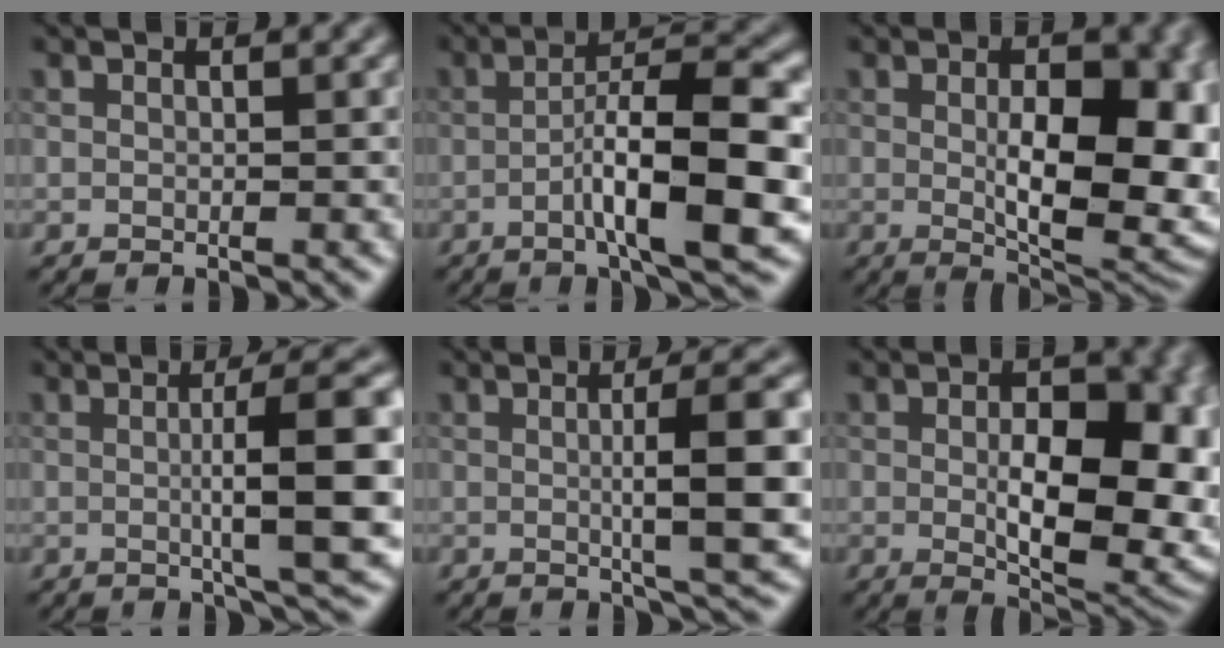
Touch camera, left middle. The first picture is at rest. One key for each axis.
{"total": 8.9, "fx": -2.6, "fy": 1.6, "fz": 8.4, "tx": -0.127, "ty": 0.013, "tz": -0.050}
{"total": 10.1, "fx": -0.5, "fy": 4.6, "fz": 8.9, "tx": -0.127, "ty": -0.013, "tz": 0.006}
{"total": 8.9, "fx": 0.2, "fy": 1.6, "fz": 8.8, "tx": -0.116, "ty": 0.009, "tz": 0.002}
{"total": 7.6, "fx": 0.1, "fy": 1.4, "fz": 7.5, "tx": -0.104, "ty": 0.006, "tz": 0.002}
{"total": 11.1, "fx": -0.7, "fy": 5.7, "fz": 9.5, "tx": -0.120, "ty": -0.012, "tz": 0.001}